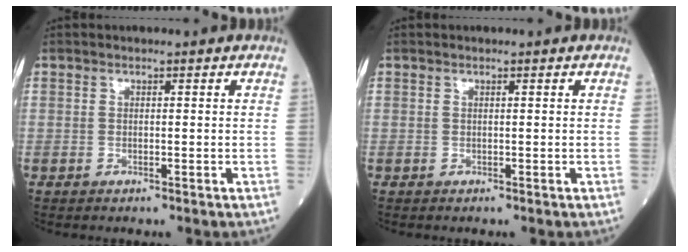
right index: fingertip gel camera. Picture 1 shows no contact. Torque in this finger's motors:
{"motor_torque": [-0.14, -0.15, 0.04, 0.01]}